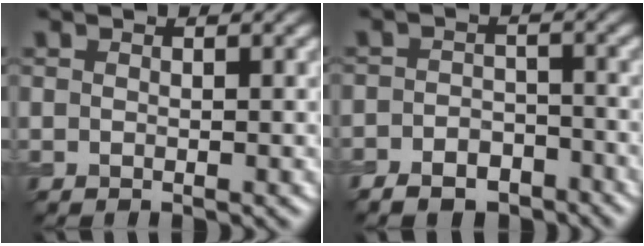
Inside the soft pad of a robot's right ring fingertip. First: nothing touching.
{"total": 4.8, "force": [-3.7, 2.5, 1.9], "torque": [-0.022, 0.001, -0.064]}